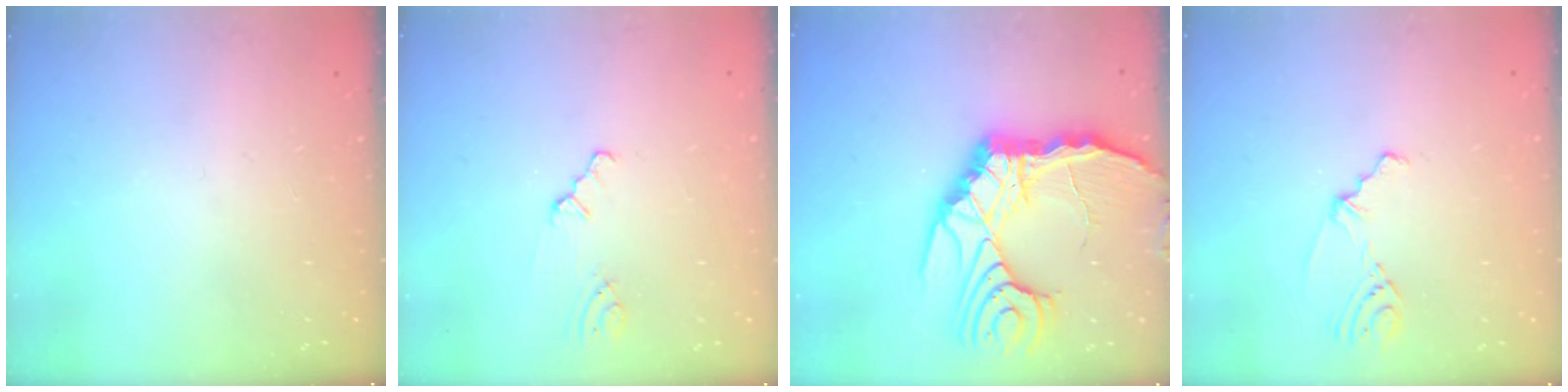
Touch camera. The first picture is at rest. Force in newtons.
{"total": 1.0, "press": 0.9, "slide": 0.3}
{"total": 19.6, "press": 19.5, "slide": 2.7}
{"total": 2.7, "press": 2.3, "slide": 1.6}